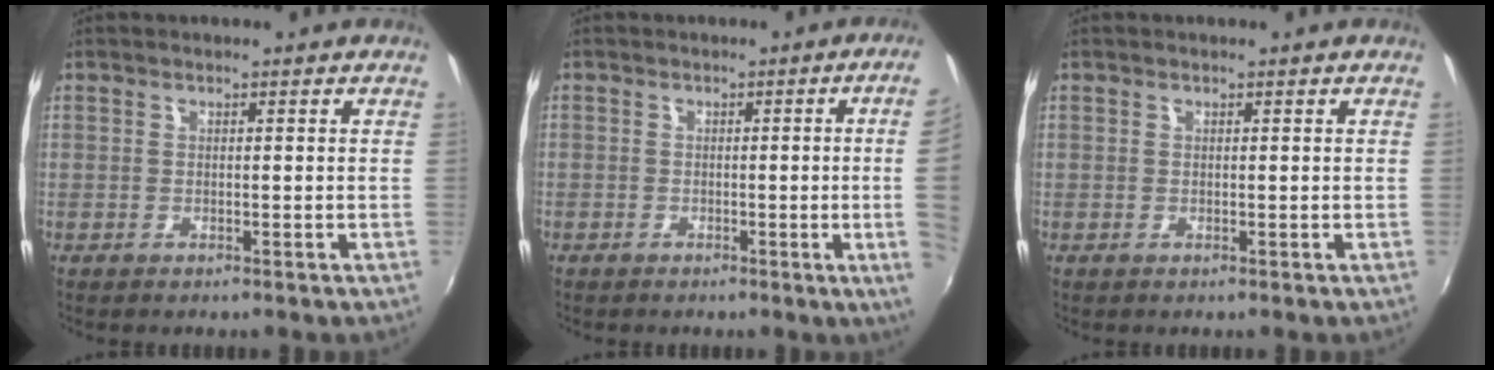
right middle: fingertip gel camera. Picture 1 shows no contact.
{"total": 7.9, "force": [-0.4, -1.4, 7.8], "torque": [-0.089, -0.006, -0.002]}
{"total": 0.0}